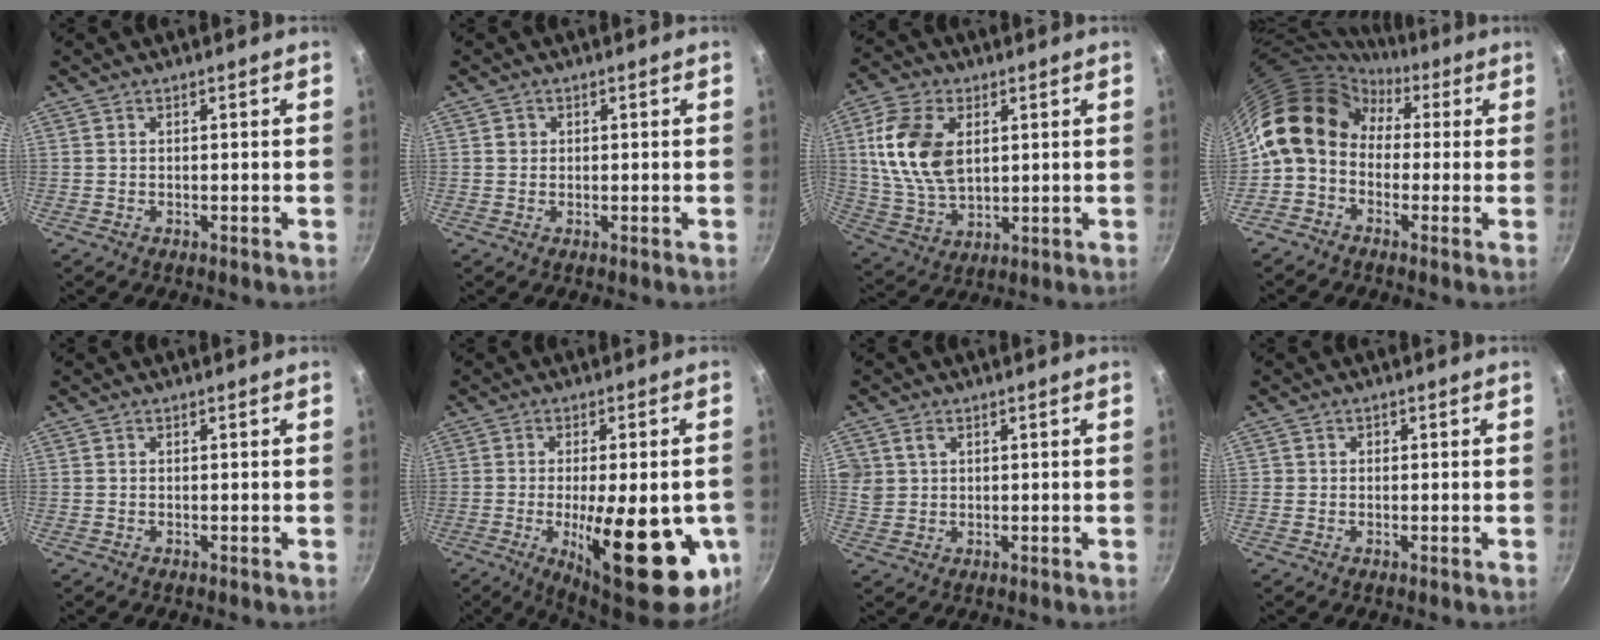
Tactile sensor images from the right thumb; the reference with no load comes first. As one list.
[{"total": 1.3, "force": [0.2, 1.2, 0.3], "torque": [-0.001, 0.002, 0.002]}, {"total": 14.3, "force": [3.3, 8.9, 10.7], "torque": [-0.195, -0.011, 0.070]}, {"total": 12.5, "force": [1.4, 9.9, 7.5], "torque": [-0.102, 0.030, -0.002]}, {"total": 0.0}, {"total": 23.4, "force": [-6.1, 8.1, 21.1], "torque": [-0.261, -0.011, -0.071]}, {"total": 3.6, "force": [1.4, 3.1, 1.3], "torque": [-0.012, 0.000, 0.031]}, {"total": 1.0, "force": [0.0, 1.0, 0.2], "torque": [0.006, 0.001, -0.003]}]